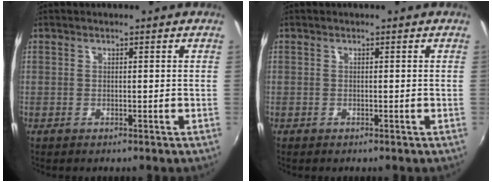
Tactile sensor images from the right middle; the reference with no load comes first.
{"total": 0.0}